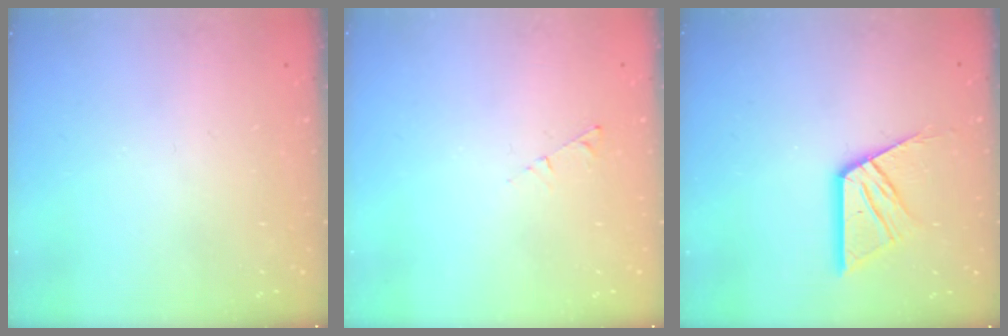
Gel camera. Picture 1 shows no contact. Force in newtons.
{"total": 2.9, "press": 2.9, "slide": 0.4}
{"total": 12.2, "press": 12.2, "slide": 1.2}